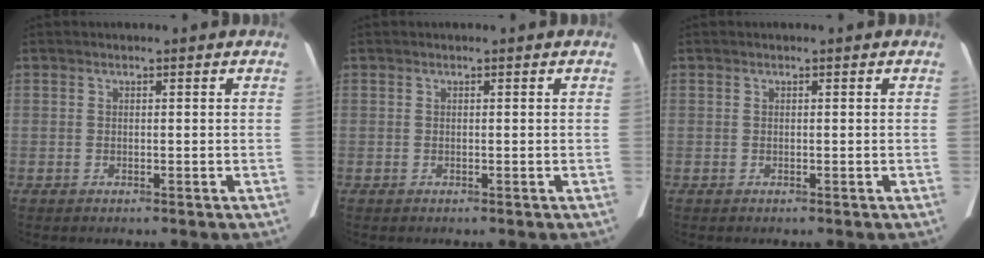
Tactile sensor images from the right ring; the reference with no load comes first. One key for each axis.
{"total": 0.0}
{"total": 0.0}